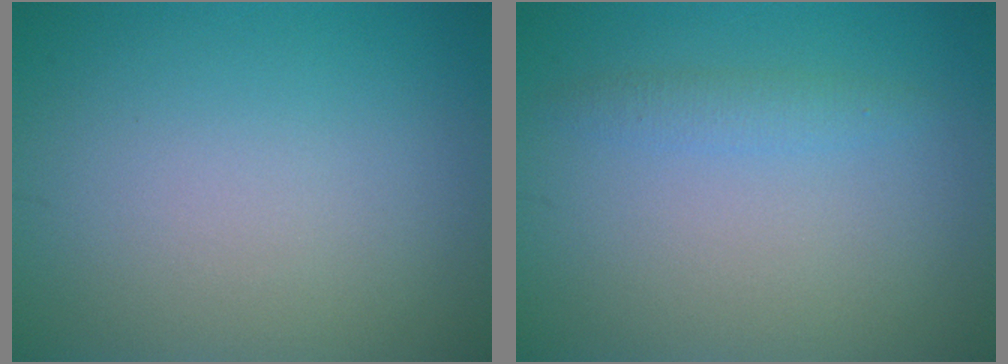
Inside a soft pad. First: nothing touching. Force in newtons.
{"total": 1.4, "press": 1.4, "slide": 0.1}